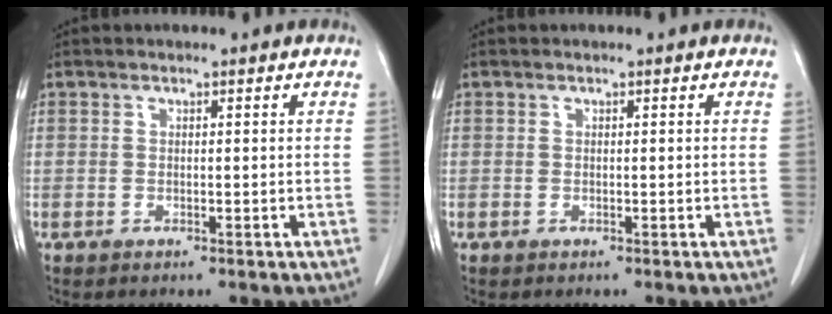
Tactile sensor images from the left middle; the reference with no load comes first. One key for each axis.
{"total": 0.0}